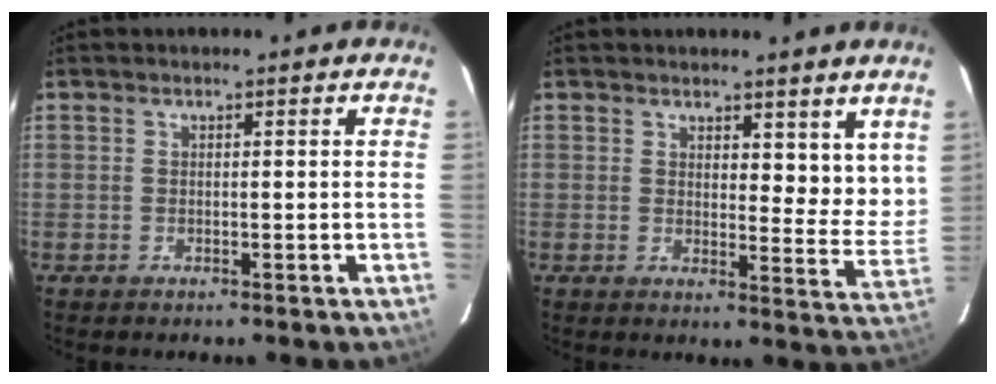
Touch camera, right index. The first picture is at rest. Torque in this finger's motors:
{"motor_torque": [0.08, 0.05, 0.03, 0.01]}